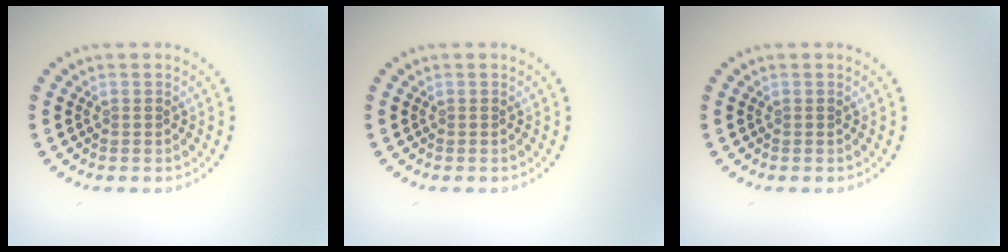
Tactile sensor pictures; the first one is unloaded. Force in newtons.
{"total": 0.0}
{"total": 0.0}